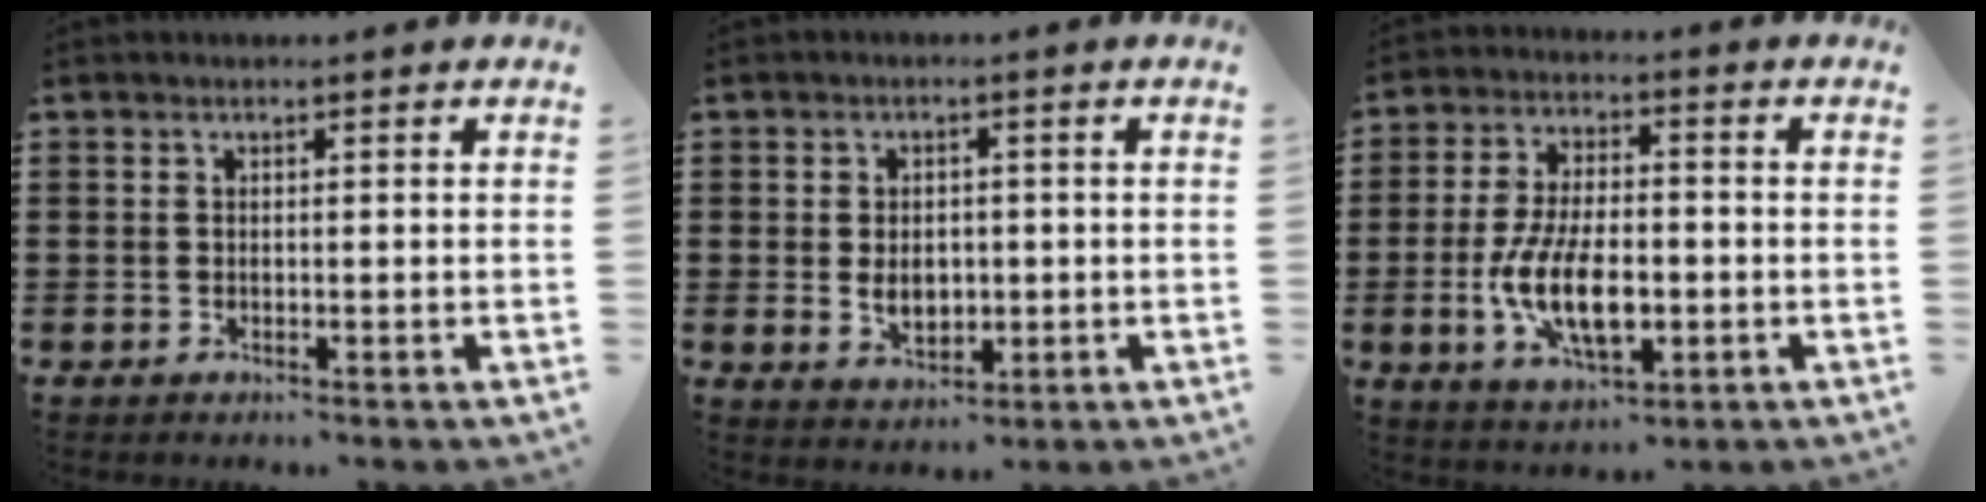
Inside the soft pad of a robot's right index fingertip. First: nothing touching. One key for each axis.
{"total": 4.0, "fx": -0.2, "fy": 2.8, "fz": 2.8, "tx": -0.052, "ty": 0.002, "tz": -0.008}
{"total": 10.4, "fx": -2.5, "fy": 4.7, "fz": 8.9, "tx": -0.198, "ty": -0.010, "tz": -0.045}